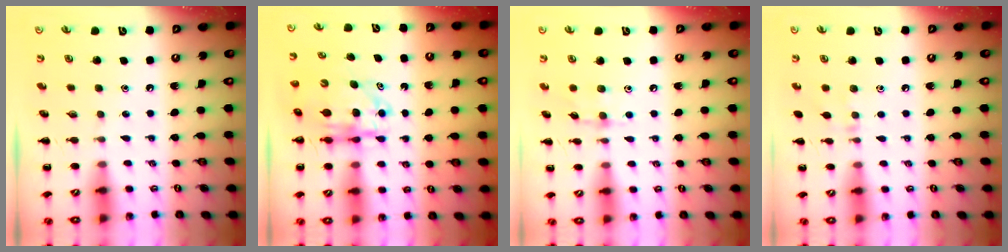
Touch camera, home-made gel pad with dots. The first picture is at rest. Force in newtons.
{"total": 6.4, "press": 6.2, "slide": 1.3}
{"total": 5.3, "press": 5.1, "slide": 1.2}
{"total": 5.4, "press": 5.1, "slide": 1.8}